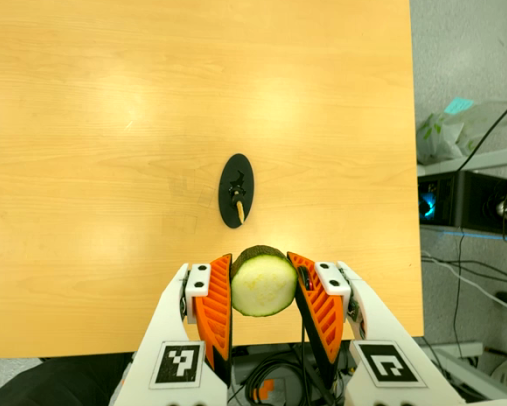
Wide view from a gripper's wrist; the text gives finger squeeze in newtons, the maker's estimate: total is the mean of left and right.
{"total": 11.7, "left": 11.0, "right": 12.3}